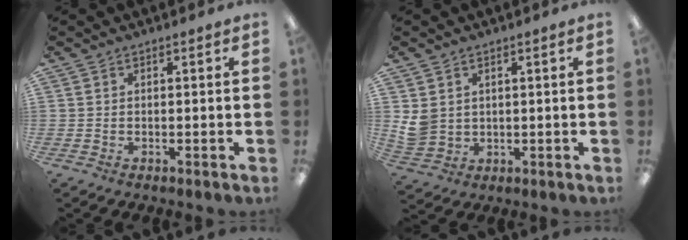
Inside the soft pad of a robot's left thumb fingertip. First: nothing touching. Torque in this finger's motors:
{"motor_torque": [0.72, 0.94, 0.61, -0.43, 0.03]}